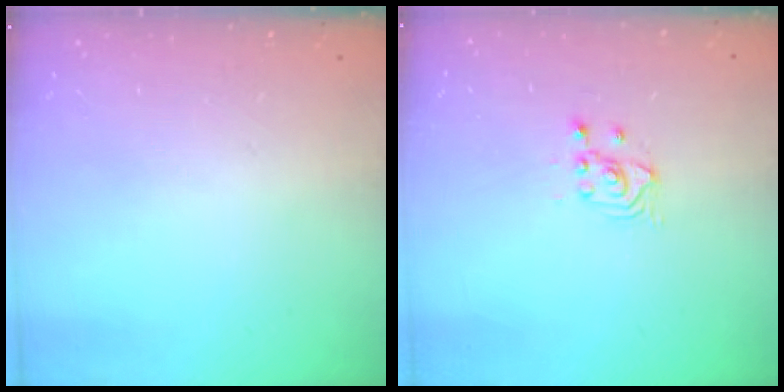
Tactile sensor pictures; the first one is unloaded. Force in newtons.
{"total": 2.7, "press": 2.7, "slide": 0.3}